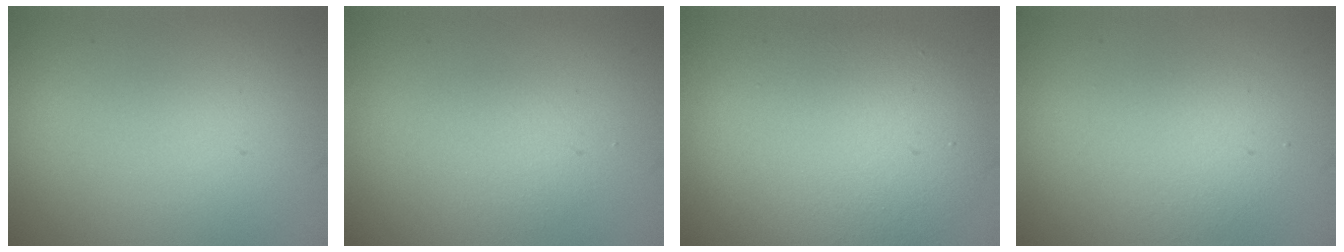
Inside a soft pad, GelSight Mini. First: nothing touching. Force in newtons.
{"total": 1.6, "press": 1.6, "slide": 0.1}
{"total": 8.4, "press": 8.3, "slide": 0.8}
{"total": 2.9, "press": 2.8, "slide": 0.2}